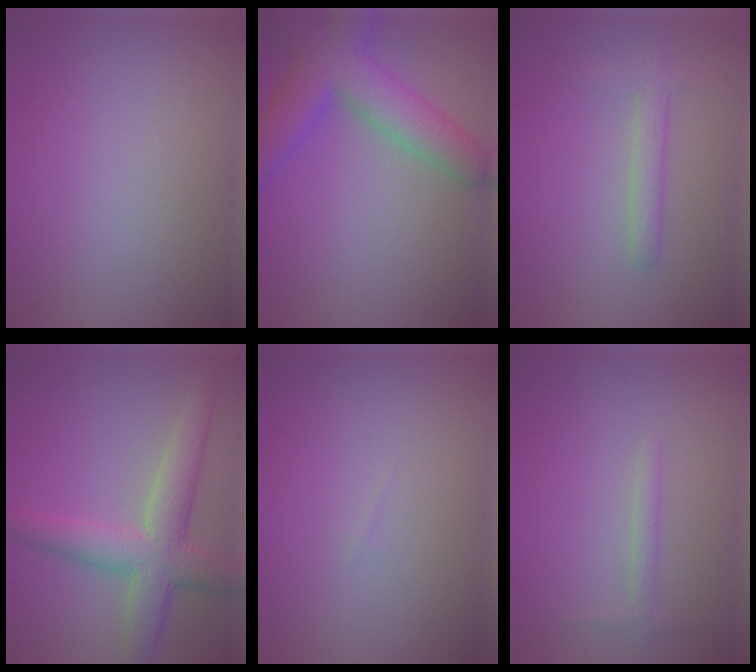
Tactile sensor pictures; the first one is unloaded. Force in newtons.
{"total": 6.7, "press": 6.7, "slide": 0.4}
{"total": 1.8, "press": 1.8, "slide": 0.1}
{"total": 4.6, "press": 4.6, "slide": 0.3}
{"total": 0.0}
{"total": 1.1, "press": 1.1, "slide": 0.1}